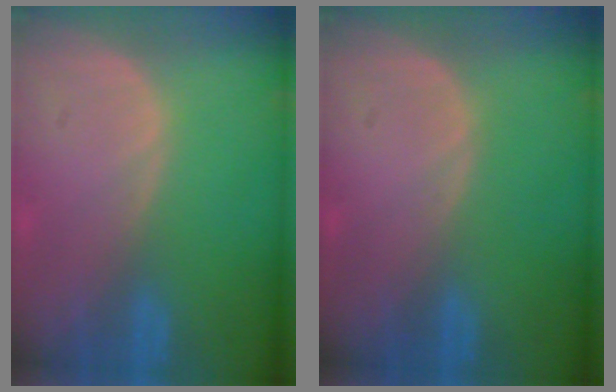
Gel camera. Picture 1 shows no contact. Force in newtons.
{"total": 0.0}